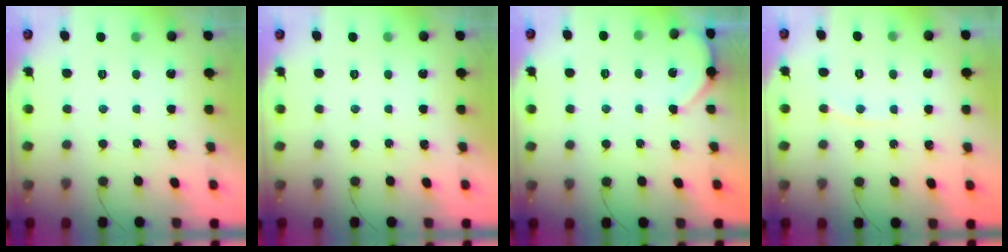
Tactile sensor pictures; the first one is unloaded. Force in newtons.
{"total": 0.0}
{"total": 2.3, "press": 2.2, "slide": 0.4}
{"total": 3.1, "press": 3.1, "slide": 0.1}